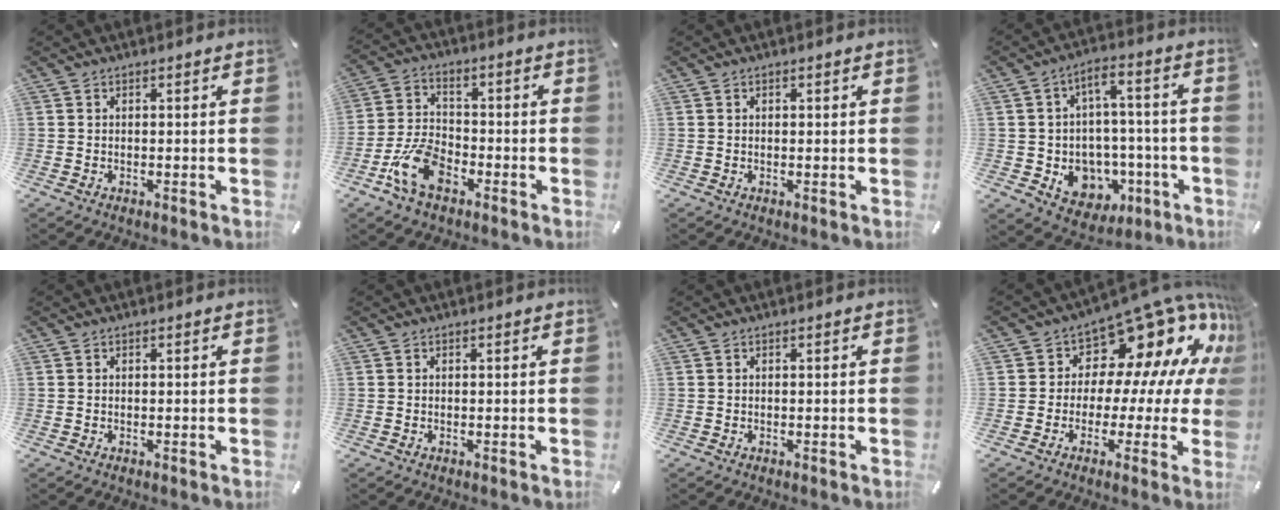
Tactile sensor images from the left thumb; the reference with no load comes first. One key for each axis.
{"total": 11.4, "fx": -5.1, "fy": 7.7, "fz": 6.8, "tx": -0.153, "ty": 0.022, "tz": -0.095}
{"total": 0.5, "fx": 0.2, "fy": 0.3, "fz": 0.4, "tx": -0.008, "ty": 0.000, "tz": 0.003}
{"total": 9.9, "fx": -1.1, "fy": 9.1, "fz": 3.9, "tx": -0.039, "ty": -0.001, "tz": -0.007}
{"total": 0.0}
{"total": 0.0}
{"total": 0.0}
{"total": 15.3, "fx": 9.8, "fy": 8.9, "fz": 7.7, "tx": -0.112, "ty": -0.098, "tz": 0.168}